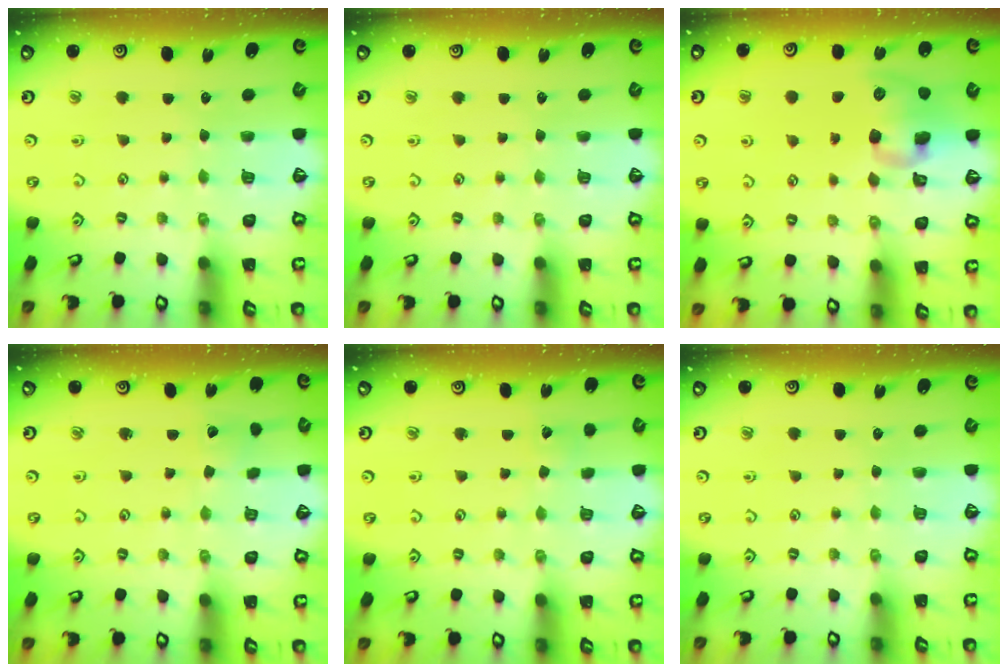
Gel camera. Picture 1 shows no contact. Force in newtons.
{"total": 0.0}
{"total": 12.3, "press": 12.2, "slide": 1.5}
{"total": 3.7, "press": 3.7, "slide": 0.3}
{"total": 4.4, "press": 4.4, "slide": 0.4}
{"total": 0.0}